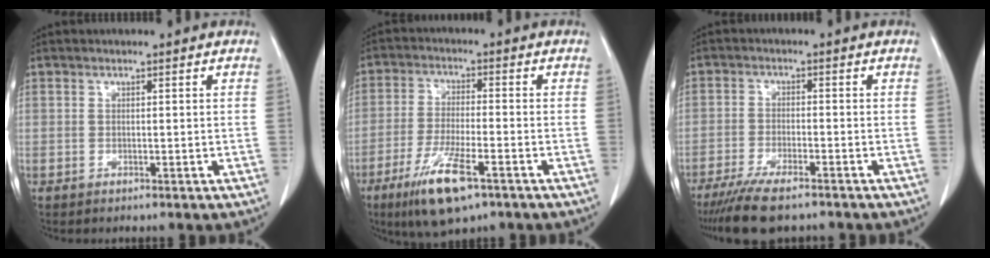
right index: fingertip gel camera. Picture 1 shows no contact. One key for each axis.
{"total": 10.4, "fx": -5.9, "fy": 2.0, "fz": 8.3, "tx": -0.166, "ty": -0.023, "tz": -0.098}
{"total": 9.2, "fx": -7.3, "fy": 1.7, "fz": 5.4, "tx": -0.091, "ty": -0.020, "tz": -0.116}